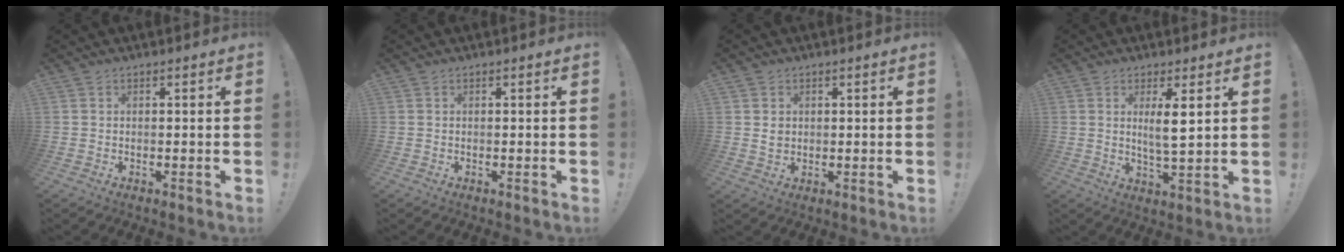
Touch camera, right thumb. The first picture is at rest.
{"total": 0.0}
{"total": 2.4, "force": [0.7, 2.1, 0.9], "torque": [-0.011, 0.001, 0.013]}
{"total": 6.2, "force": [2.1, 1.0, 5.7], "torque": [-0.099, -0.008, 0.032]}